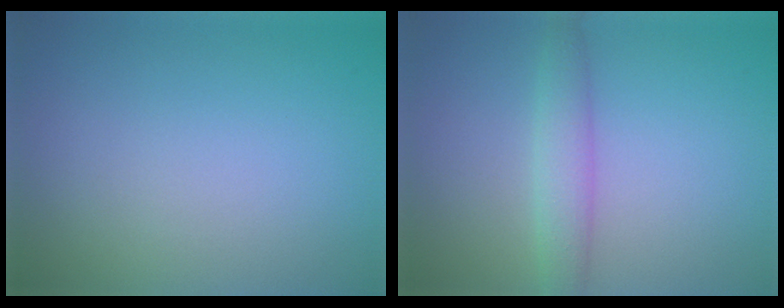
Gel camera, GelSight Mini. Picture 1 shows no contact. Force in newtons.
{"total": 2.6, "press": 2.6, "slide": 0.1}